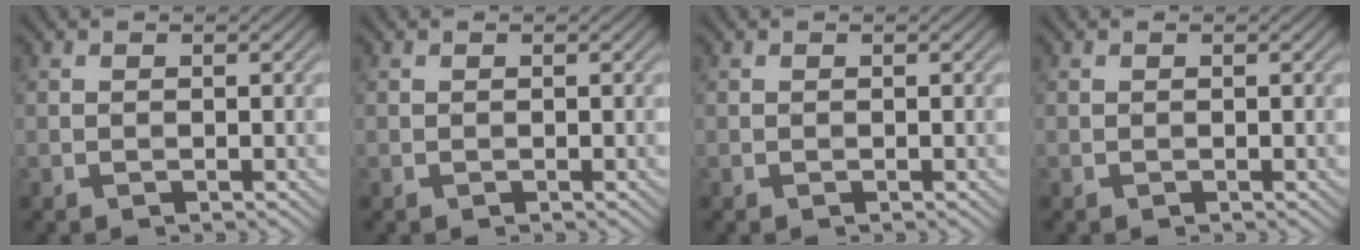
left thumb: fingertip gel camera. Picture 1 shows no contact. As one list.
[{"total": 0.0}, {"total": 0.0}, {"total": 0.0}]